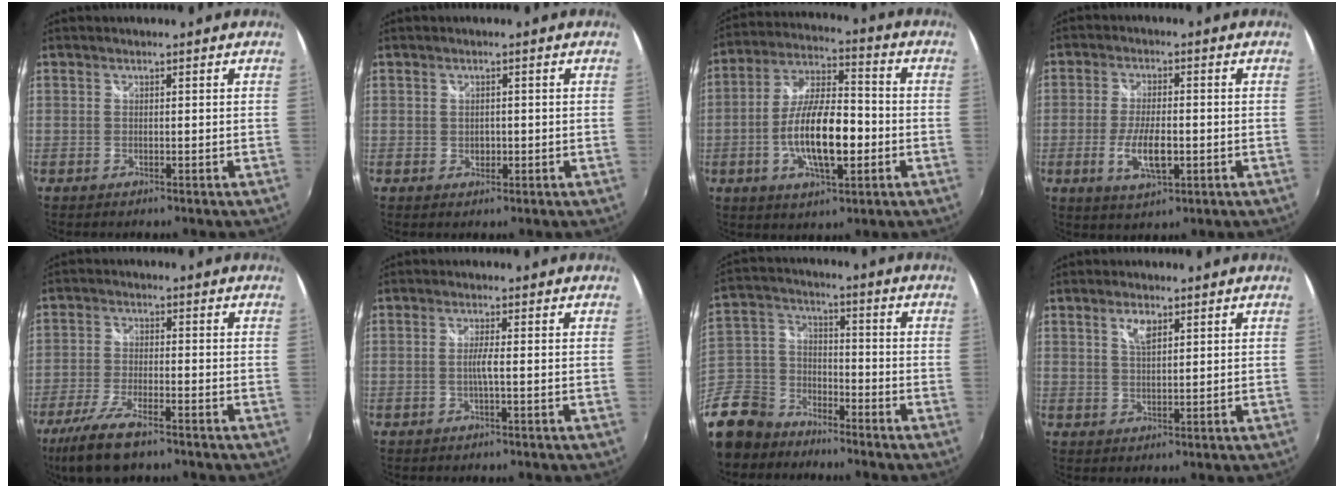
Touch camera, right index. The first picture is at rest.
{"total": 1.9, "force": [-0.2, 1.6, 1.1], "torque": [-0.016, 0.002, -0.002]}
{"total": 15.0, "force": [-3.6, 5.3, 13.6], "torque": [-0.260, 0.004, -0.062]}
{"total": 7.8, "force": [-2.1, 2.7, 7.0], "torque": [-0.141, -0.009, -0.037]}
{"total": 10.4, "force": [-7.2, 2.8, 6.9], "torque": [-0.162, -0.029, -0.140]}
{"total": 1.9, "force": [-0.5, -0.5, 1.8], "torque": [-0.032, -0.002, -0.011]}
{"total": 18.9, "force": [-13.2, 11.3, 7.3], "torque": [-0.214, 0.016, -0.238]}
{"total": 3.3, "force": [1.8, 1.4, 2.5], "torque": [-0.043, 0.002, 0.032]}